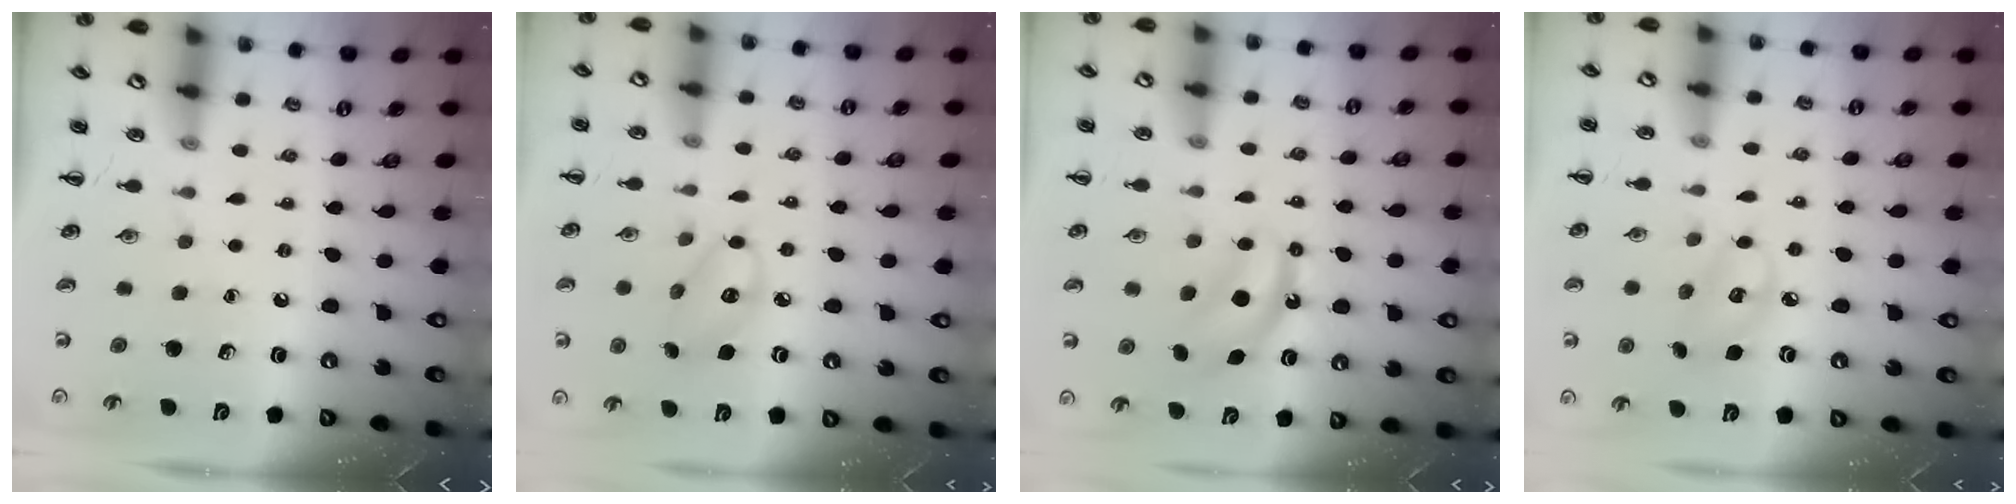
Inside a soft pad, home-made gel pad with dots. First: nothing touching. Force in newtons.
{"total": 6.4, "press": 6.4, "slide": 0.6}
{"total": 6.3, "press": 6.2, "slide": 1.2}
{"total": 5.8, "press": 5.7, "slide": 1.0}